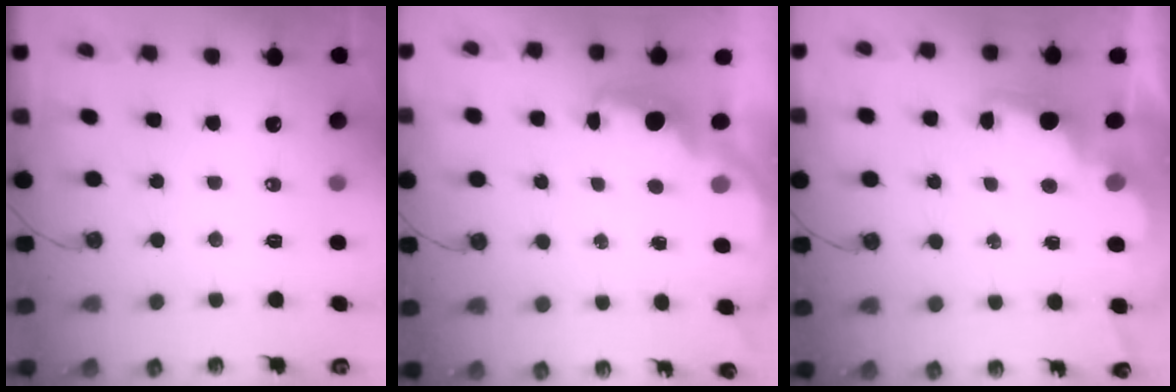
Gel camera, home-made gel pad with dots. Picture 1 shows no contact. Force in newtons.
{"total": 2.8, "press": 2.6, "slide": 0.9}
{"total": 2.7, "press": 2.5, "slide": 0.8}